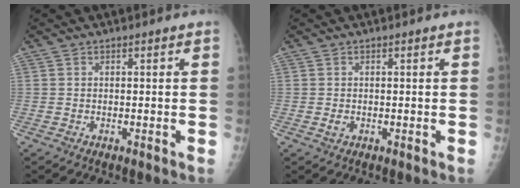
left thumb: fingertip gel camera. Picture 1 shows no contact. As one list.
[{"total": 1.0, "force": [0.0, 0.8, 0.7], "torque": [-0.010, -0.001, 0.001]}]